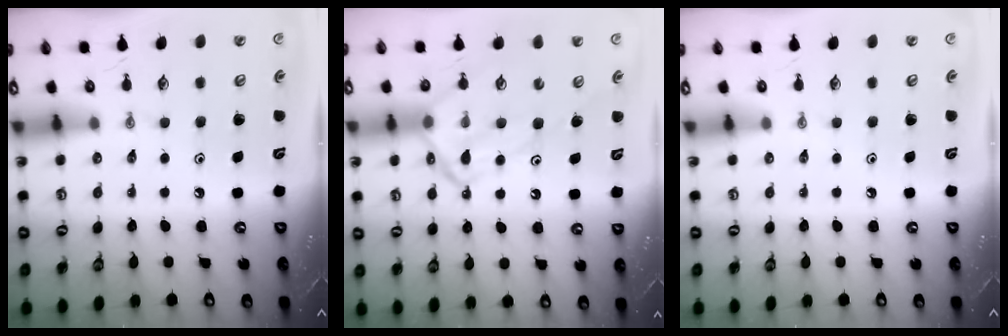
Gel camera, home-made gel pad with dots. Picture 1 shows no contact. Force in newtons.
{"total": 13.0, "press": 13.0, "slide": 1.2}
{"total": 0.0}